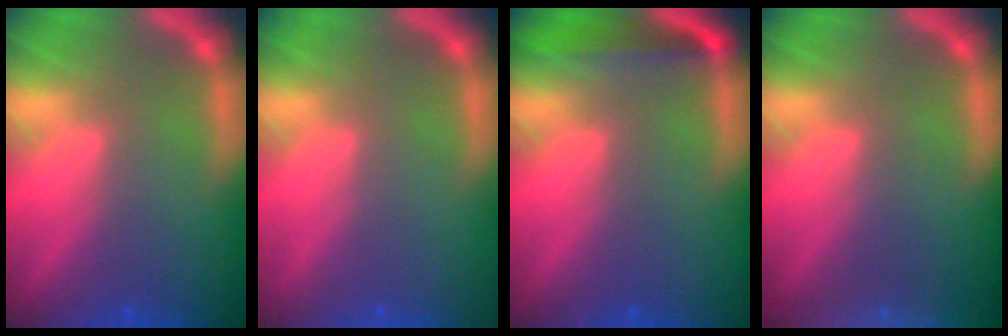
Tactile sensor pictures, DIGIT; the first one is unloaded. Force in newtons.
{"total": 0.0}
{"total": 3.0}
{"total": 8.0}